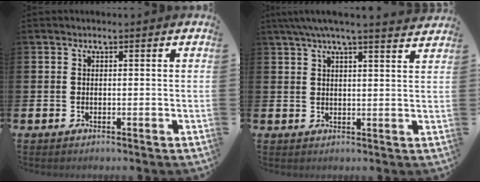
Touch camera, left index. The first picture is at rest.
{"total": 5.5, "force": [4.9, -0.1, 2.4], "torque": [-0.058, -0.012, 0.088]}